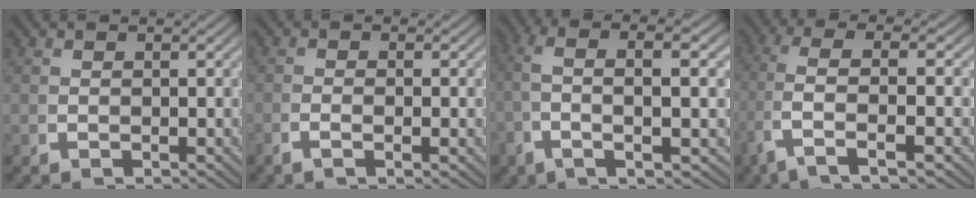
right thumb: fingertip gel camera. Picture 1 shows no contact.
{"total": 1.3, "force": [-0.5, 0.0, 1.1], "torque": [-0.021, 0.000, -0.012]}
{"total": 7.7, "force": [1.5, 1.7, 7.3], "torque": [-0.136, 0.012, 0.024]}
{"total": 7.4, "force": [-0.7, 2.9, 6.7], "torque": [-0.172, -0.021, 0.008]}